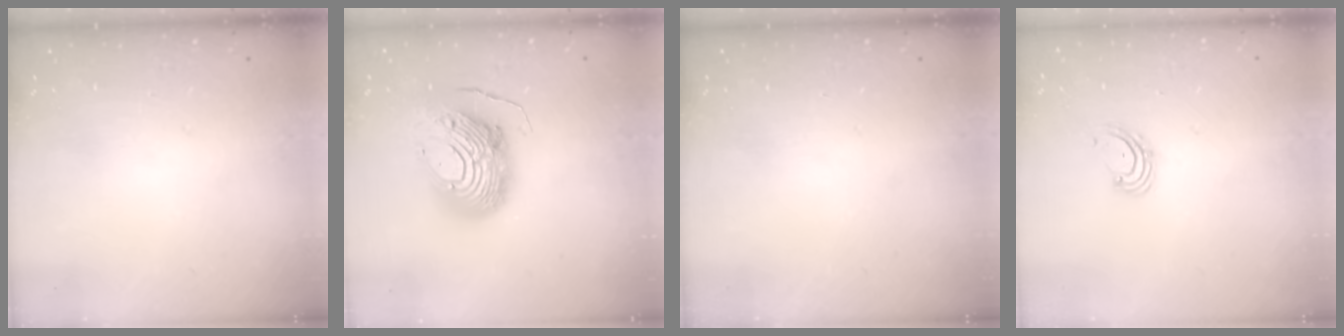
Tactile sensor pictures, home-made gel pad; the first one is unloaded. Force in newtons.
{"total": 16.1, "press": 16.0, "slide": 1.4}
{"total": 0.0}
{"total": 2.5, "press": 2.4, "slide": 0.4}